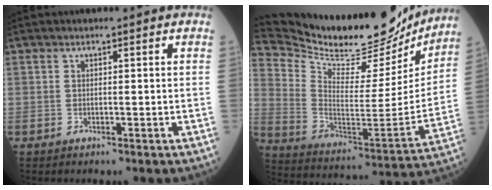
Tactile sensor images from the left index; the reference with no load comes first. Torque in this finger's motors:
{"motor_torque": [0.94, -1.20, 0.10, -0.01]}